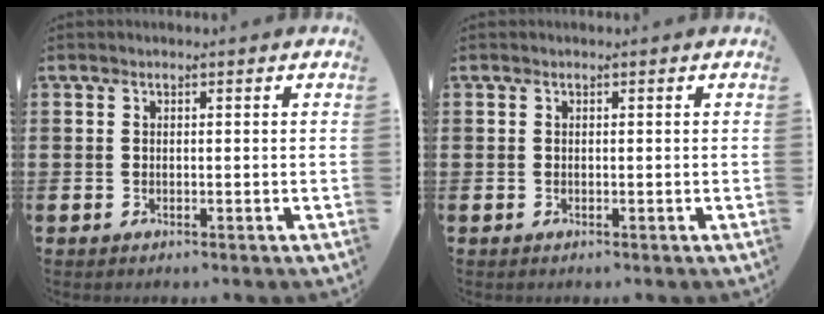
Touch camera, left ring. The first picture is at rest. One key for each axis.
{"total": 0.0}